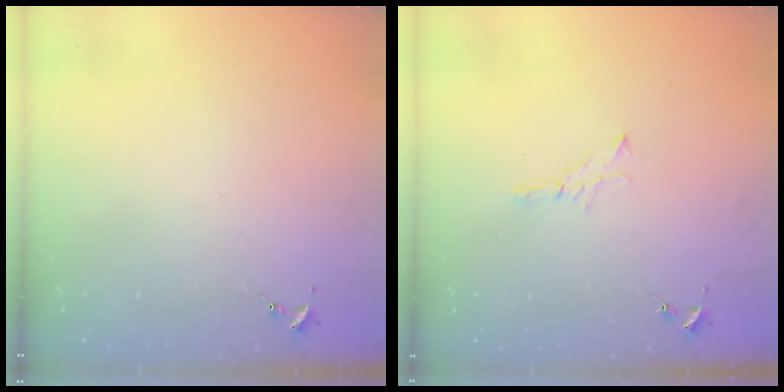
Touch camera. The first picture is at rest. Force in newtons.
{"total": 3.9, "press": 3.9, "slide": 0.4}